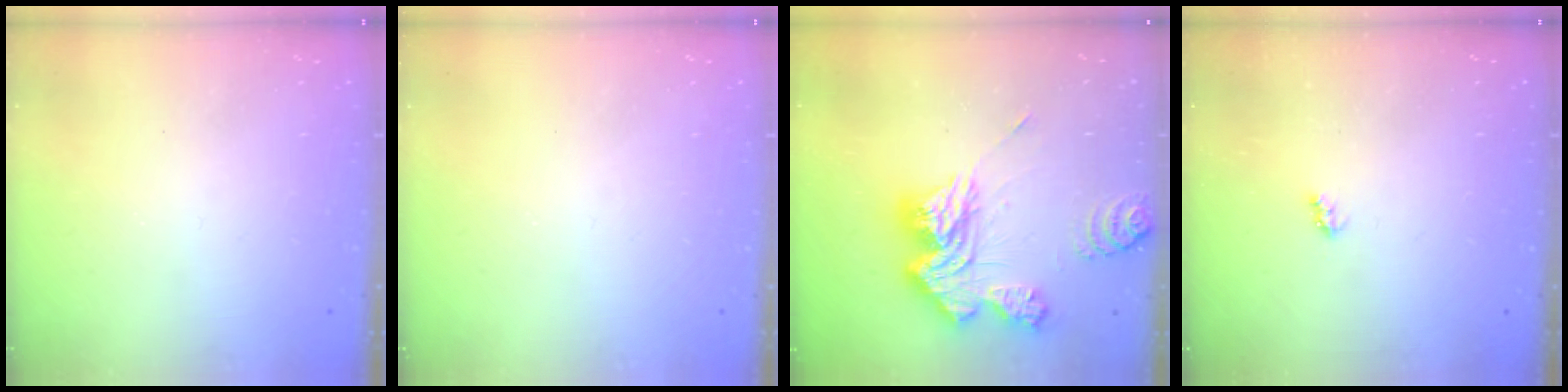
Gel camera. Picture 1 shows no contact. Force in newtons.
{"total": 0.0}
{"total": 20.4, "press": 20.3, "slide": 1.9}
{"total": 2.6, "press": 2.6, "slide": 0.4}